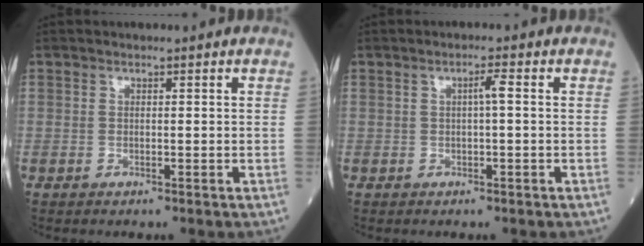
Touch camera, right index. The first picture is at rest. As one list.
[{"total": 1.7, "force": [0.4, 0.2, 1.6], "torque": [-0.021, 0.005, 0.005]}]